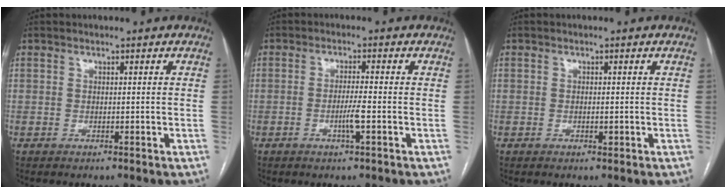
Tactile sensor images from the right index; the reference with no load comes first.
{"total": 3.2, "force": [-1.1, -0.1, 3.0], "torque": [-0.058, -0.002, -0.020]}
{"total": 0.8, "force": [-0.1, 0.4, 0.7], "torque": [-0.010, 0.001, 0.000]}